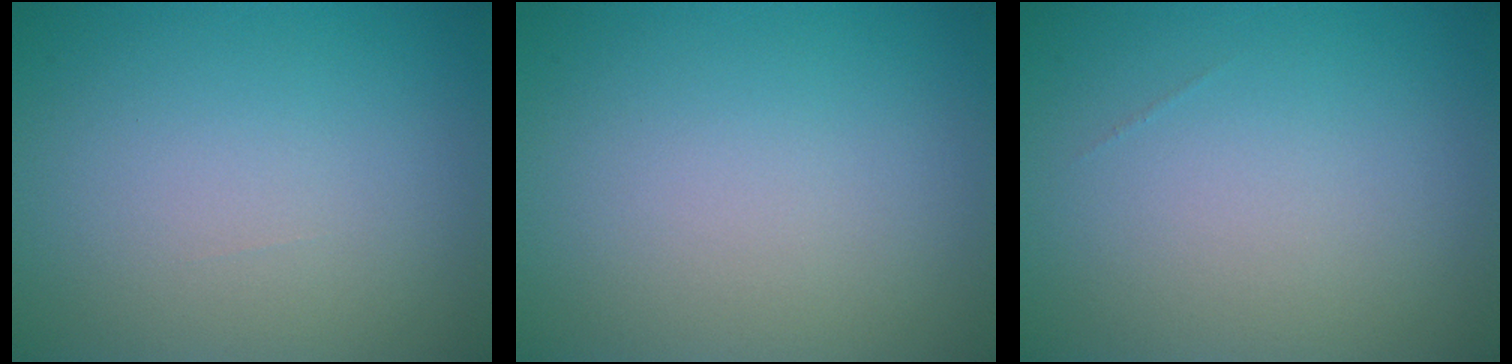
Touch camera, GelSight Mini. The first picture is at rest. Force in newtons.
{"total": 0.0}
{"total": 0.0}